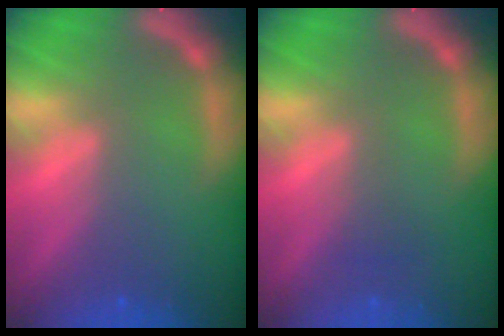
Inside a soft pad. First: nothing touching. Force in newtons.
{"total": 1.0}